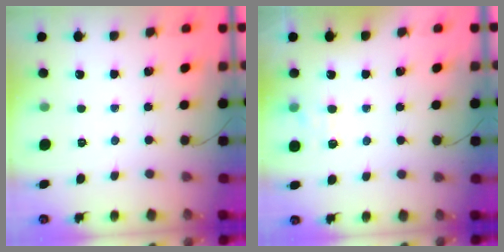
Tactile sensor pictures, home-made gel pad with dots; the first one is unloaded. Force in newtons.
{"total": 7.9, "press": 7.8, "slide": 1.6}